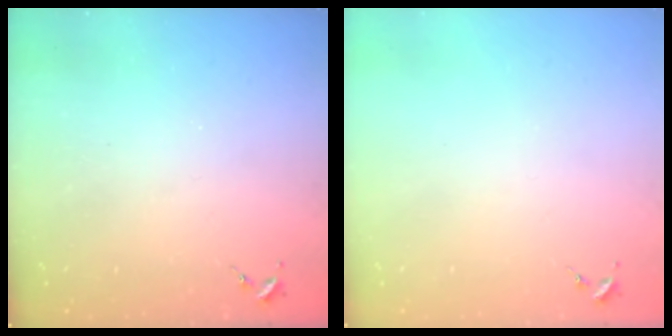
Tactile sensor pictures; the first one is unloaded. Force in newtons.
{"total": 0.0}